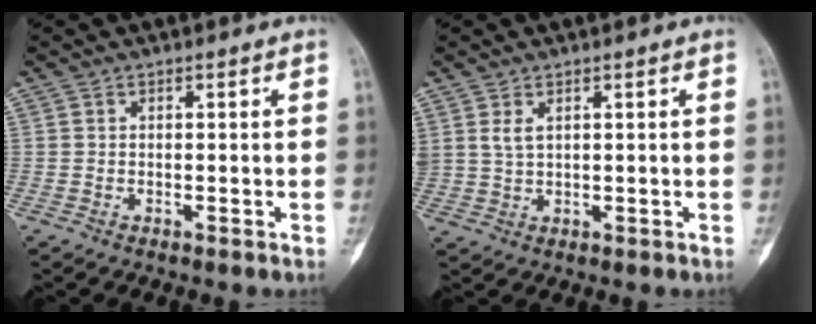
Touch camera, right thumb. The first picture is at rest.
{"total": 2.8, "force": [1.4, 1.4, 1.9], "torque": [-0.043, -0.003, 0.037]}